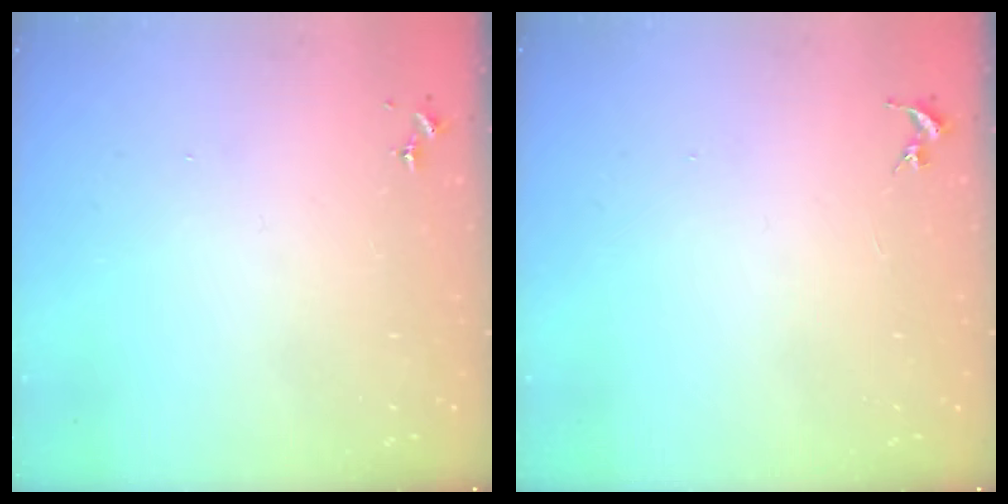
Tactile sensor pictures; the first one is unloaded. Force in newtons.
{"total": 0.0}